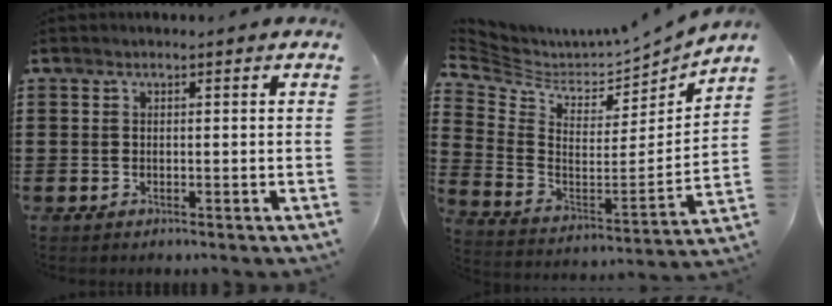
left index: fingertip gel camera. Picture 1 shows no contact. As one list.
[{"total": 3.9, "force": [3.6, 1.2, 0.8], "torque": [-0.046, -0.044, 0.058]}]